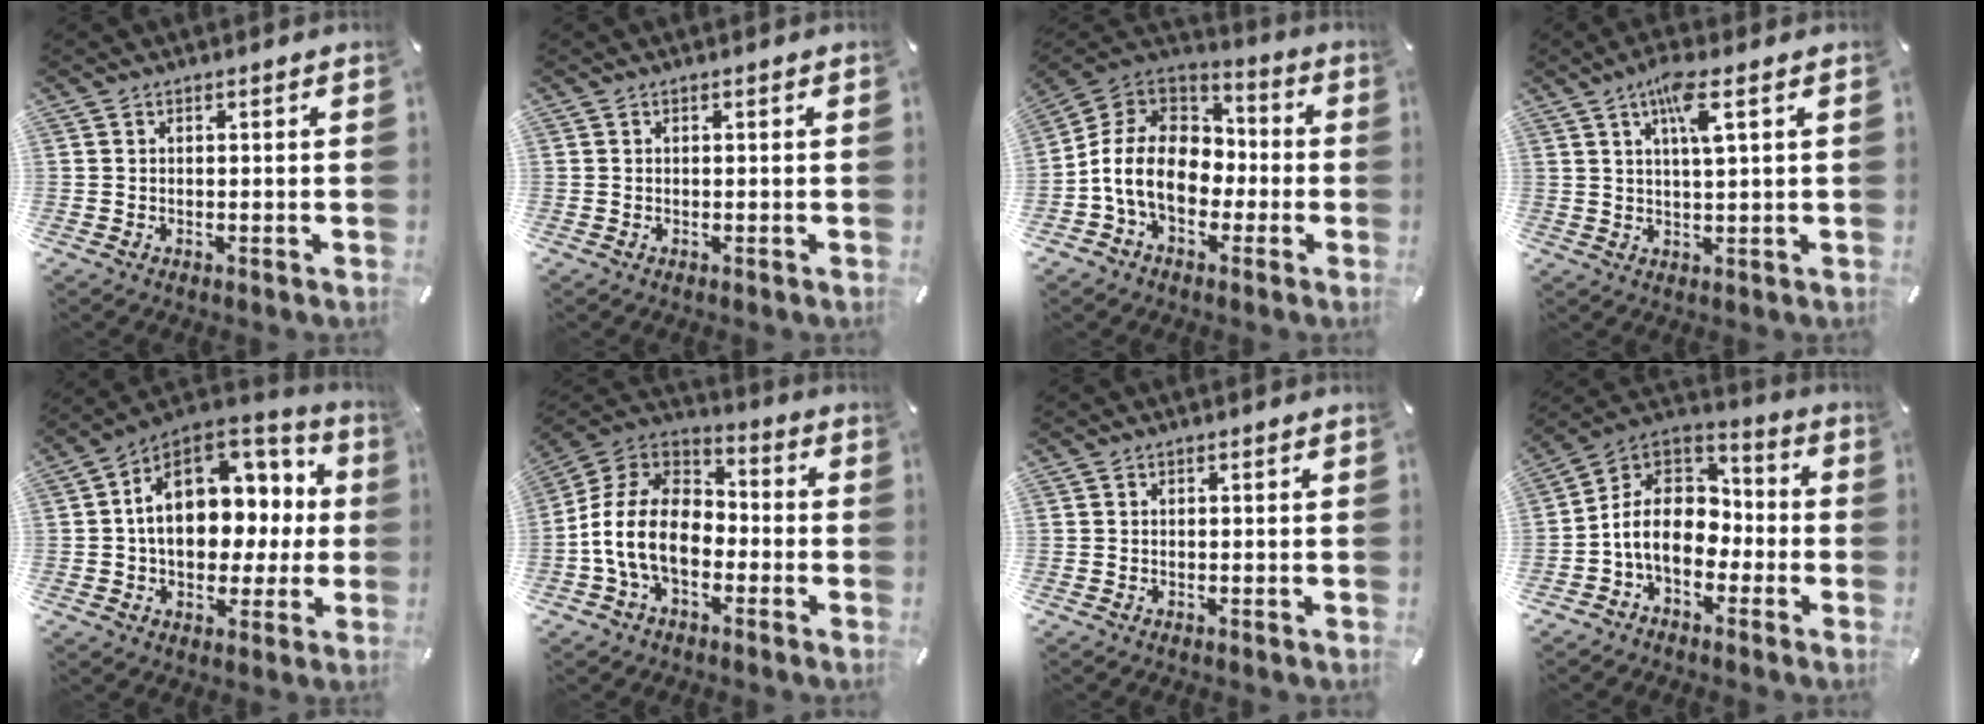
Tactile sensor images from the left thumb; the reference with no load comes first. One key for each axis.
{"total": 0.0}
{"total": 14.2, "fx": -3.9, "fy": 10.7, "fz": 8.5, "tx": -0.197, "ty": 0.028, "tz": -0.073}
{"total": 6.7, "fx": 2.9, "fy": 1.0, "fz": 5.9, "tx": -0.116, "ty": 0.001, "tz": 0.046}
{"total": 17.4, "fx": 2.9, "fy": 12.5, "fz": 11.7, "tx": -0.167, "ty": -0.012, "tz": 0.056}
{"total": 14.2, "fx": -5.5, "fy": 9.5, "fz": 9.0, "tx": -0.201, "ty": 0.028, "tz": -0.107}
{"total": 0.0}
{"total": 12.0, "fx": -3.5, "fy": 9.1, "fz": 7.0, "tx": -0.156, "ty": 0.013, "tz": -0.070}